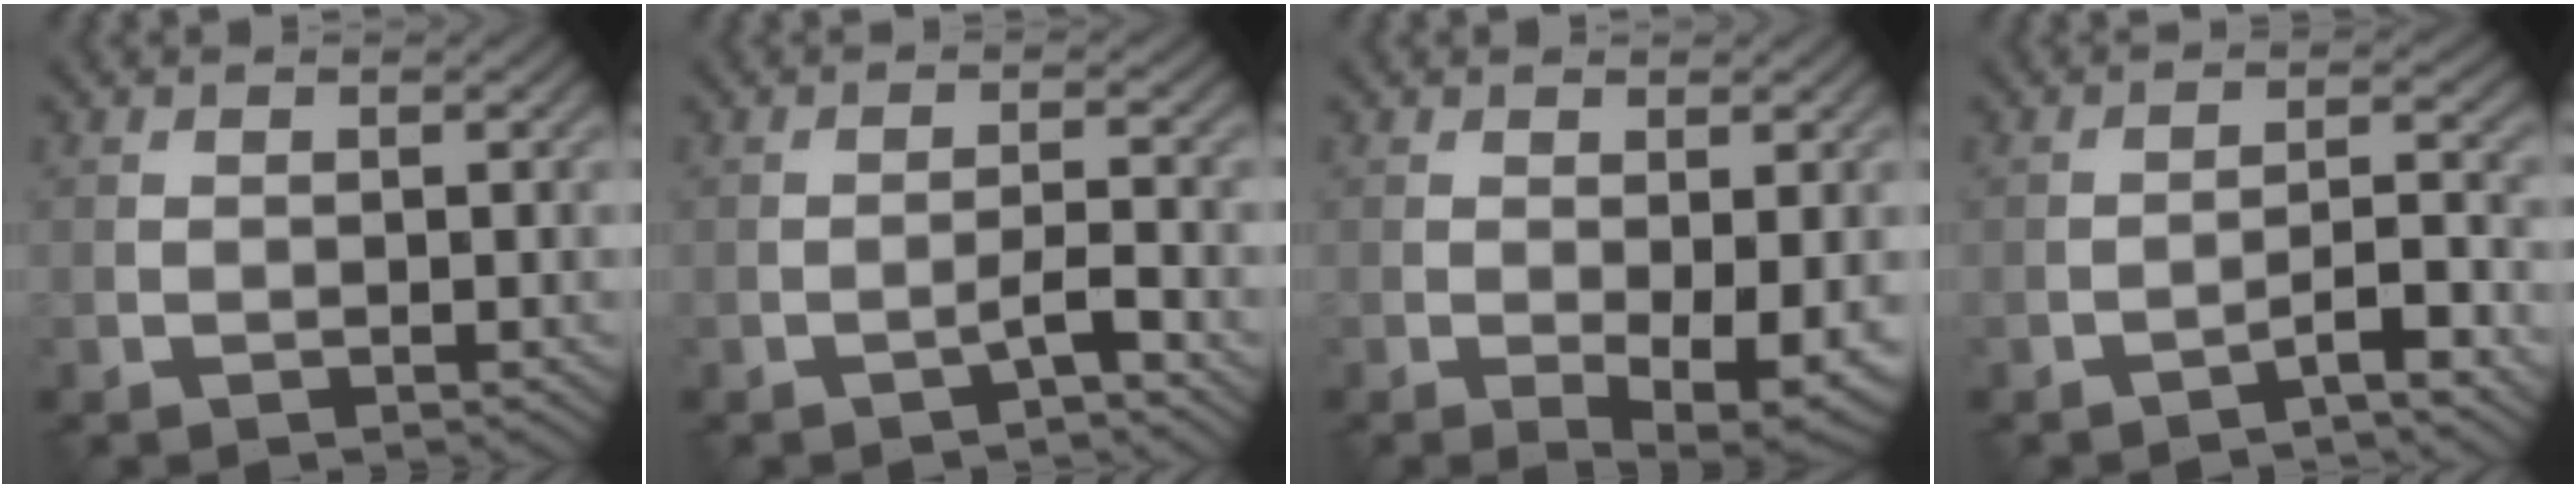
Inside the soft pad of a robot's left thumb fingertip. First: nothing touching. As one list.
[{"total": 2.3, "force": [-1.5, 0.2, 1.7], "torque": [-0.029, 0.012, -0.032]}, {"total": 5.6, "force": [-1.4, 2.1, 5.0], "torque": [-0.081, -0.018, -0.013]}, {"total": 3.9, "force": [-2.8, 0.5, 2.7], "torque": [-0.045, 0.015, -0.053]}]